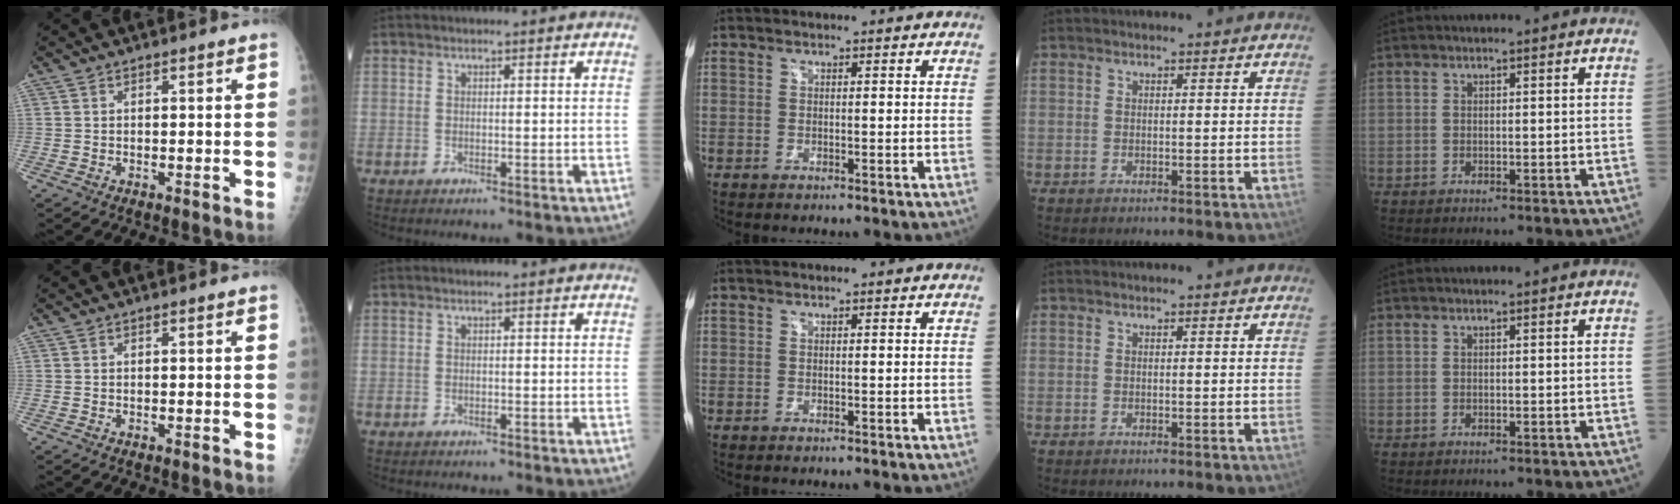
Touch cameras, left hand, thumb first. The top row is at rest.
{}